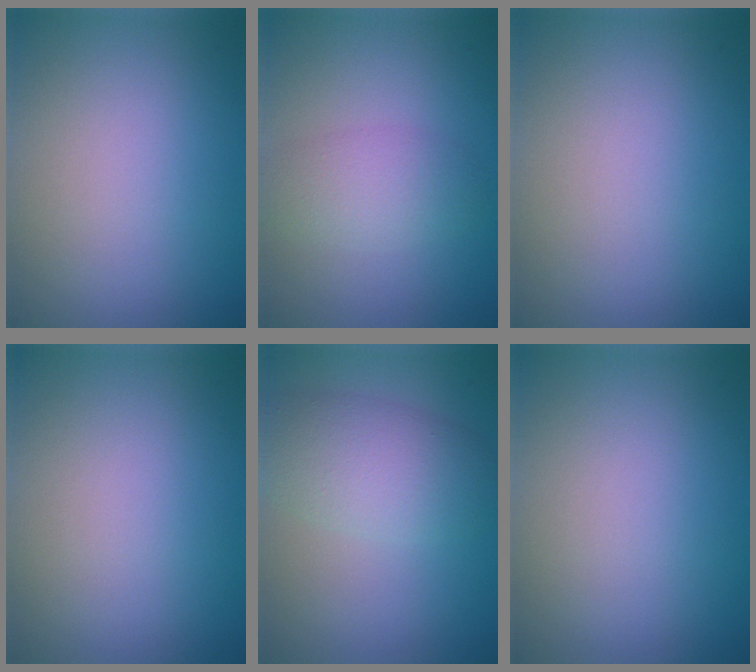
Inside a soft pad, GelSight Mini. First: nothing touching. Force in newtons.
{"total": 2.8, "press": 2.8, "slide": 0.1}
{"total": 0.0}
{"total": 0.0}
{"total": 4.5, "press": 4.5, "slide": 0.2}
{"total": 0.0}